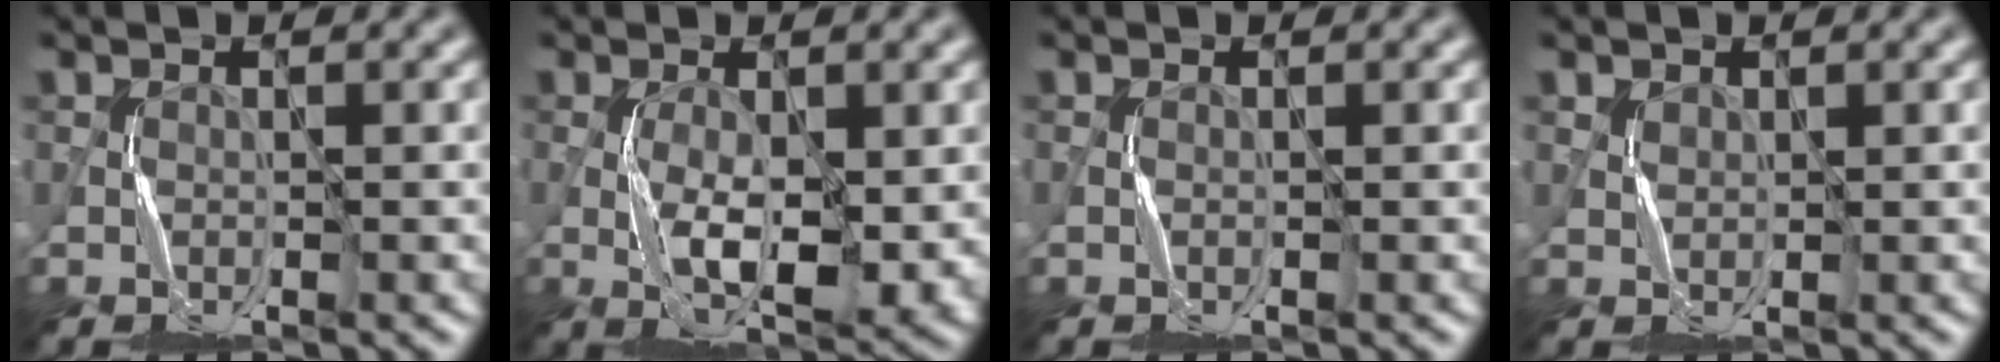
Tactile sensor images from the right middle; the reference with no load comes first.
{"total": 5.7, "force": [-0.7, 2.2, 5.2], "torque": [-0.102, -0.008, -0.006]}
{"total": 0.0}
{"total": 0.7, "force": [0.5, 0.5, 0.0], "torque": [0.000, -0.001, 0.014]}